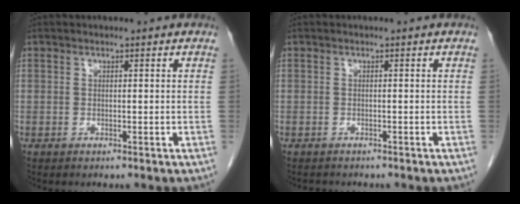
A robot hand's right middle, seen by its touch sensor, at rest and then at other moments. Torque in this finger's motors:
{"motor_torque": [0.00, -0.01, 0.00, 0.00]}